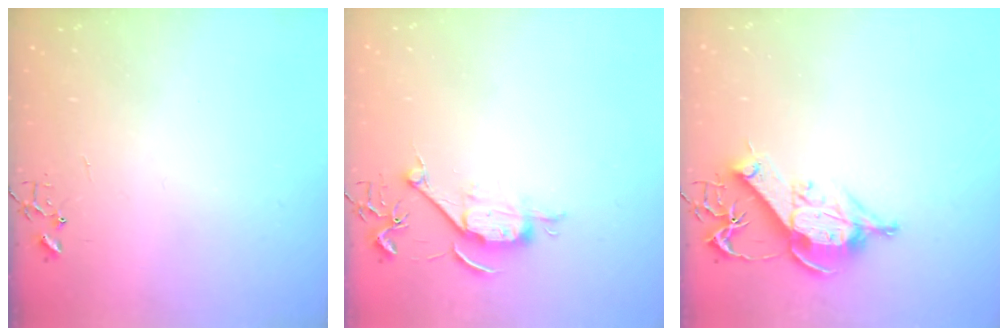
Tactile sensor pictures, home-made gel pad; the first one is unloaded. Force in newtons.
{"total": 7.1, "press": 7.0, "slide": 0.8}
{"total": 12.3, "press": 12.1, "slide": 2.0}